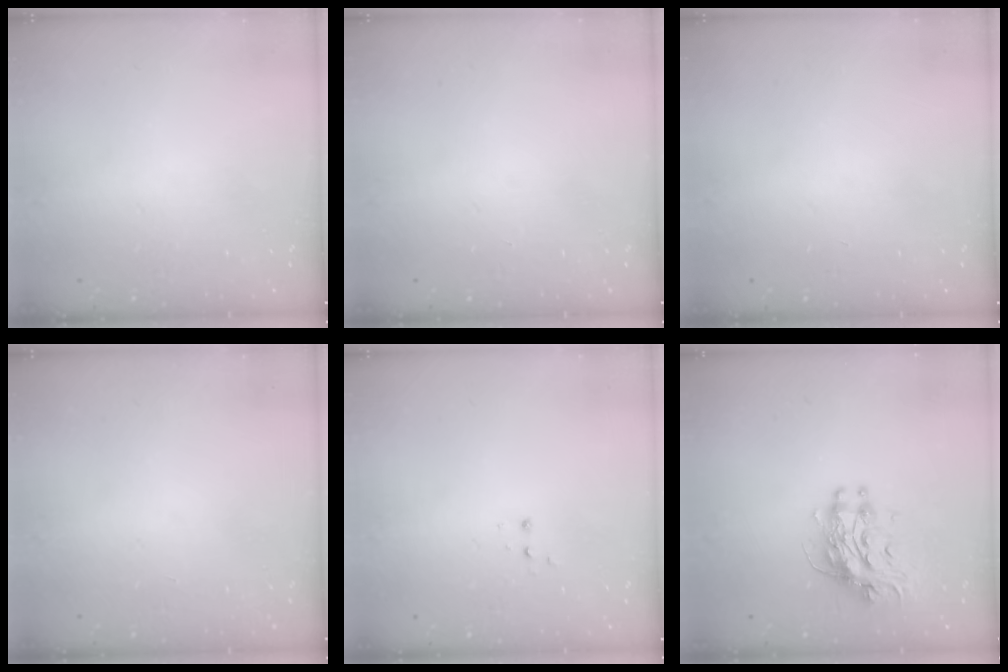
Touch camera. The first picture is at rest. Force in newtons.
{"total": 0.0}
{"total": 0.0}
{"total": 0.0}
{"total": 2.8, "press": 2.8, "slide": 0.5}
{"total": 10.7, "press": 10.7, "slide": 0.9}